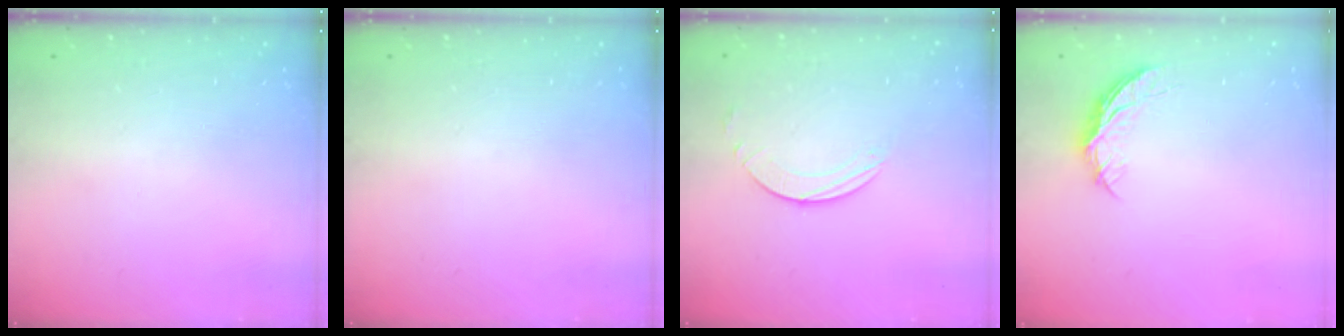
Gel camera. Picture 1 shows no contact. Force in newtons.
{"total": 0.0}
{"total": 1.6, "press": 1.6, "slide": 0.2}
{"total": 5.2, "press": 5.1, "slide": 0.5}